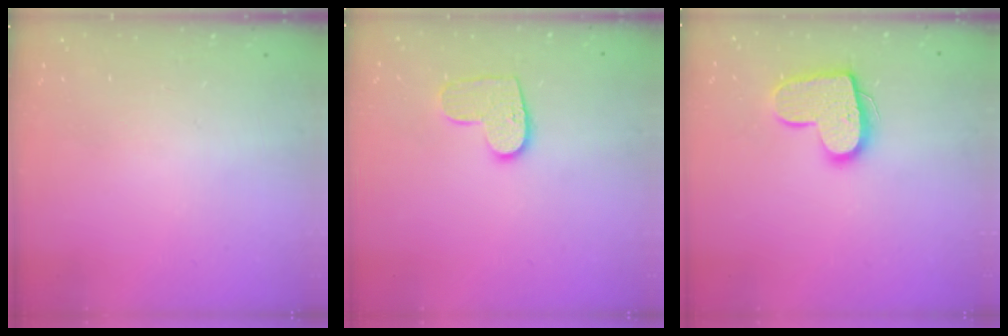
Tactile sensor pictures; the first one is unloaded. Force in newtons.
{"total": 9.3, "press": 9.3, "slide": 0.4}
{"total": 14.5, "press": 14.5, "slide": 0.9}